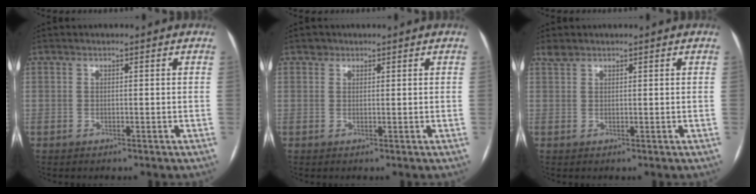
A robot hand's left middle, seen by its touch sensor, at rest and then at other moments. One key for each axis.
{"total": 1.0, "fx": 0.7, "fy": 0.8, "fz": 0.0, "tx": 0.008, "ty": 0.001, "tz": 0.007}
{"total": 1.3, "fx": 1.2, "fy": 0.5, "fz": 0.2, "tx": -0.008, "ty": 0.009, "tz": 0.026}